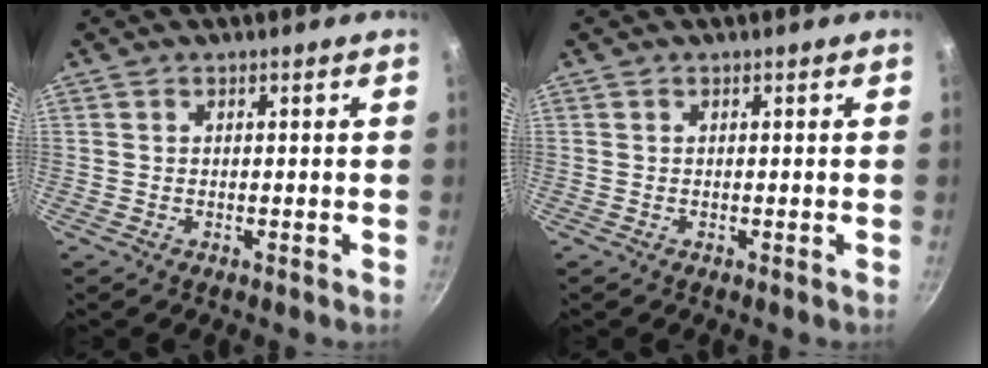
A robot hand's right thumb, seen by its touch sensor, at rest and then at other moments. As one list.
[{"total": 0.0}]